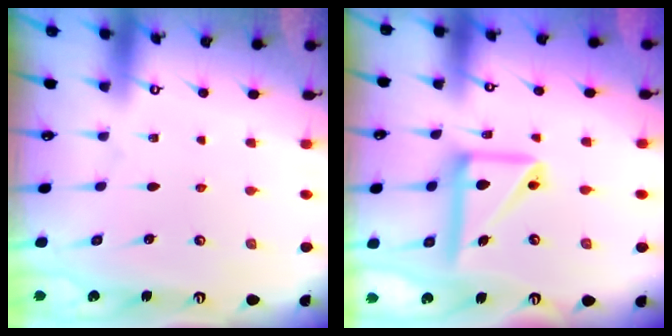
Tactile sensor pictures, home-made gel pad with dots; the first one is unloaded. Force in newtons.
{"total": 14.0, "press": 13.9, "slide": 1.7}